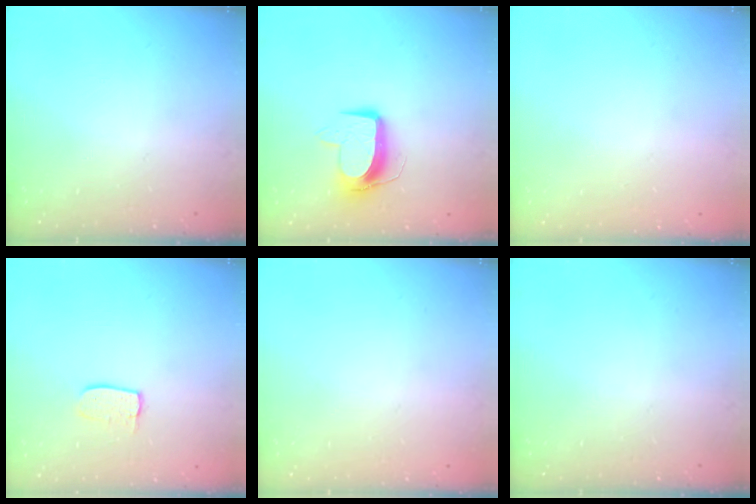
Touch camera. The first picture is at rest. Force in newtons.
{"total": 10.5, "press": 10.5, "slide": 0.3}
{"total": 0.0}
{"total": 5.8, "press": 5.8, "slide": 0.4}
{"total": 0.0}
{"total": 0.0}